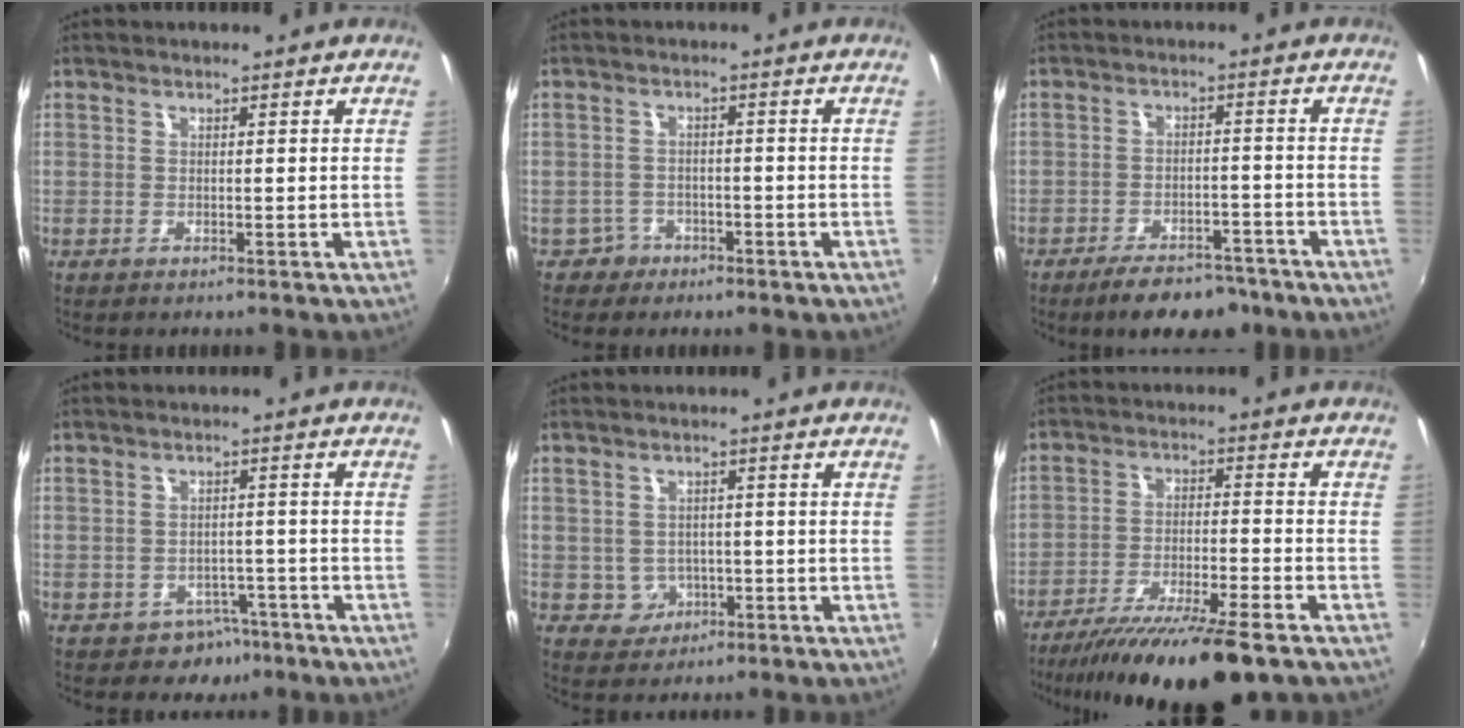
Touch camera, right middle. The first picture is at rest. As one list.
[{"total": 4.0, "force": [-2.4, 3.2, 0.1], "torque": [-0.012, 0.011, -0.038]}, {"total": 10.1, "force": [-8.0, 4.0, 4.8], "torque": [-0.103, 0.001, -0.112]}, {"total": 5.0, "force": [-3.2, 3.8, 0.7], "torque": [-0.020, 0.013, -0.035]}, {"total": 3.5, "force": [-0.9, 3.3, 0.6], "torque": [-0.020, 0.007, -0.002]}, {"total": 17.4, "force": [-13.5, 2.0, 10.7], "torque": [-0.203, -0.037, -0.222]}]